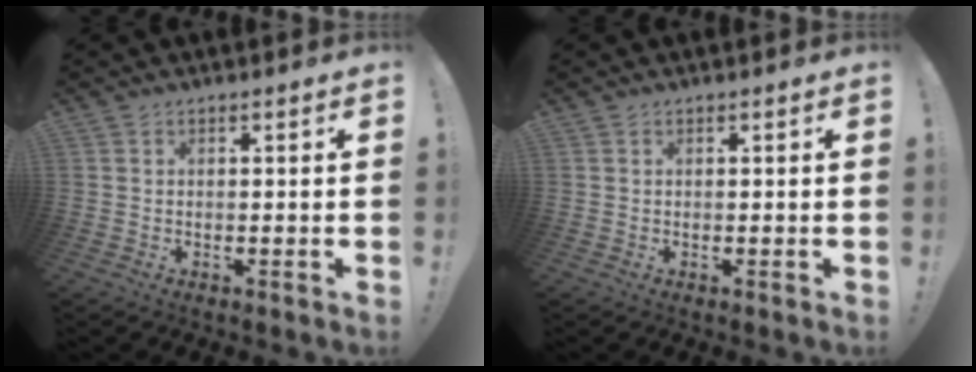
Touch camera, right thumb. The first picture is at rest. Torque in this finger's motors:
{"motor_torque": [0.04, 0.03, -0.03, 0.01, 0.02]}